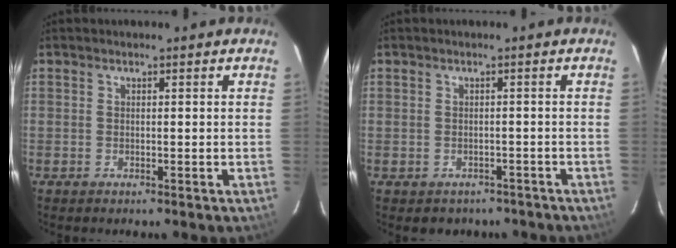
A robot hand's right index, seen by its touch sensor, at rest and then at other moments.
{"total": 4.2, "force": [-2.7, 3.2, 0.6], "torque": [-0.001, 0.017, -0.024]}